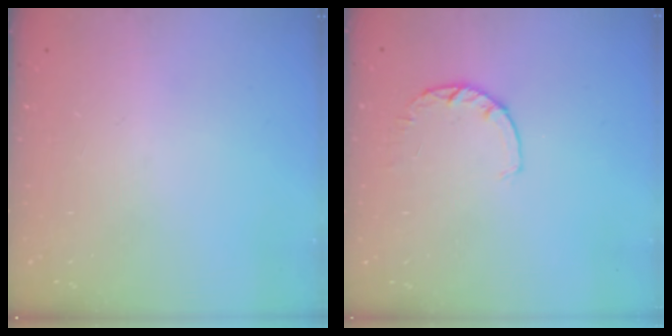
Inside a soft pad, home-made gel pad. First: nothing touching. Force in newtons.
{"total": 2.8, "press": 2.7, "slide": 0.5}